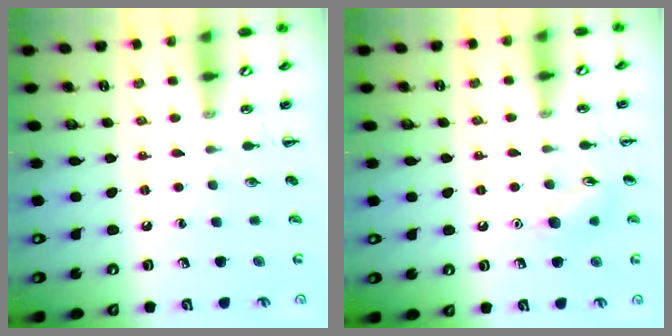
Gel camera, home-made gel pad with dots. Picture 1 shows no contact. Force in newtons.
{"total": 7.7, "press": 7.7, "slide": 1.0}